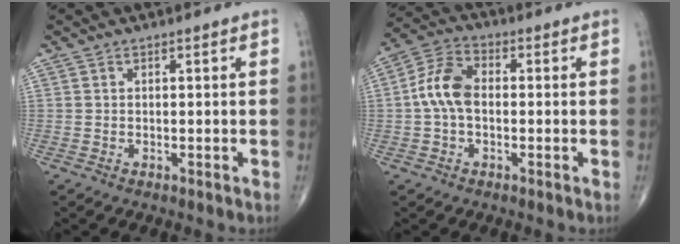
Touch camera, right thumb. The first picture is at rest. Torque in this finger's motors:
{"motor_torque": [0.42, 1.13, 0.60, -0.17, 0.08]}